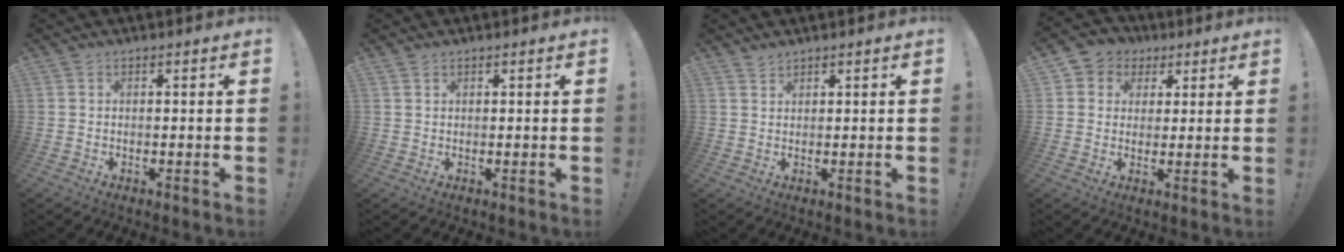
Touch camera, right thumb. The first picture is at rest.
{"total": 0.6, "force": [0.5, 0.2, 0.2], "torque": [0.002, -0.003, 0.009]}
{"total": 1.5, "force": [1.4, 0.3, 0.3], "torque": [-0.004, -0.007, 0.026]}
{"total": 6.1, "force": [1.2, 5.9, 1.3], "torque": [-0.016, 0.001, 0.026]}